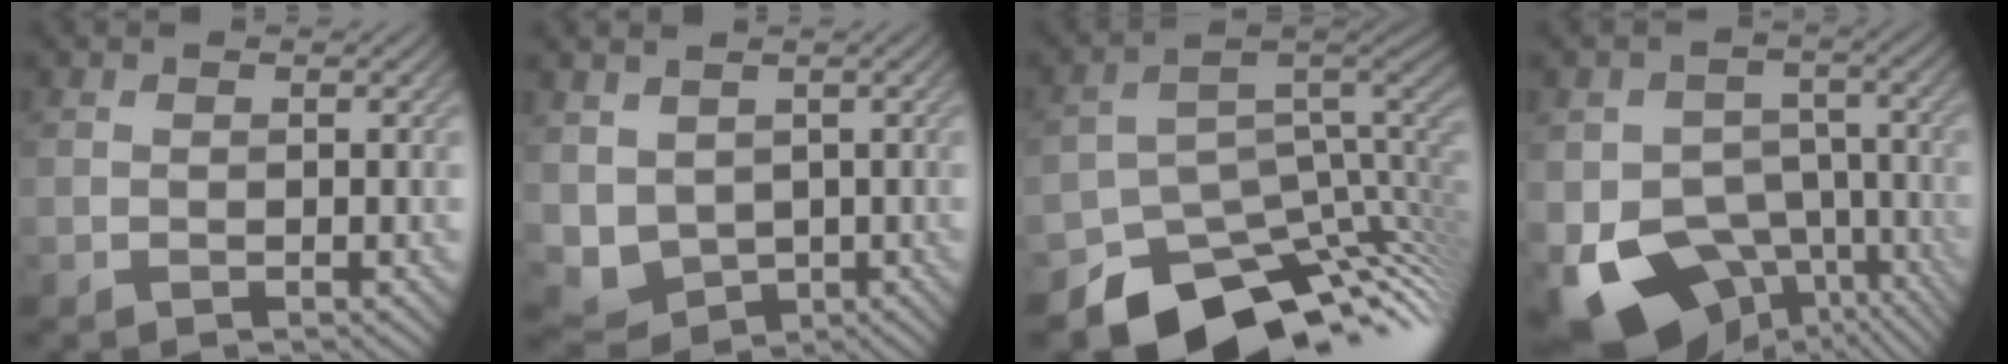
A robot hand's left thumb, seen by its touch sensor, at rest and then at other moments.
{"total": 5.1, "force": [0.8, 4.3, 2.7], "torque": [-0.084, -0.023, 0.019]}
{"total": 12.5, "force": [-8.3, 7.2, 5.9], "torque": [-0.110, -0.025, -0.122]}
{"total": 15.0, "force": [-8.1, 10.3, 7.2], "torque": [-0.132, -0.043, -0.107]}